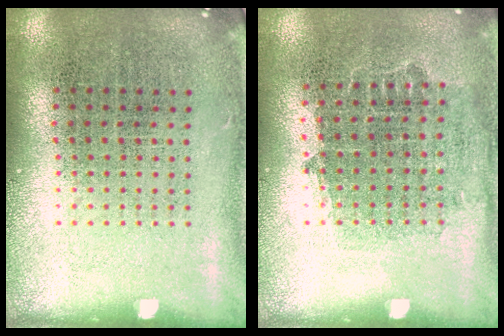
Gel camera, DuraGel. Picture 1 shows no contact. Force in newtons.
{"total": 0.8, "press": 0.7, "slide": 0.4}